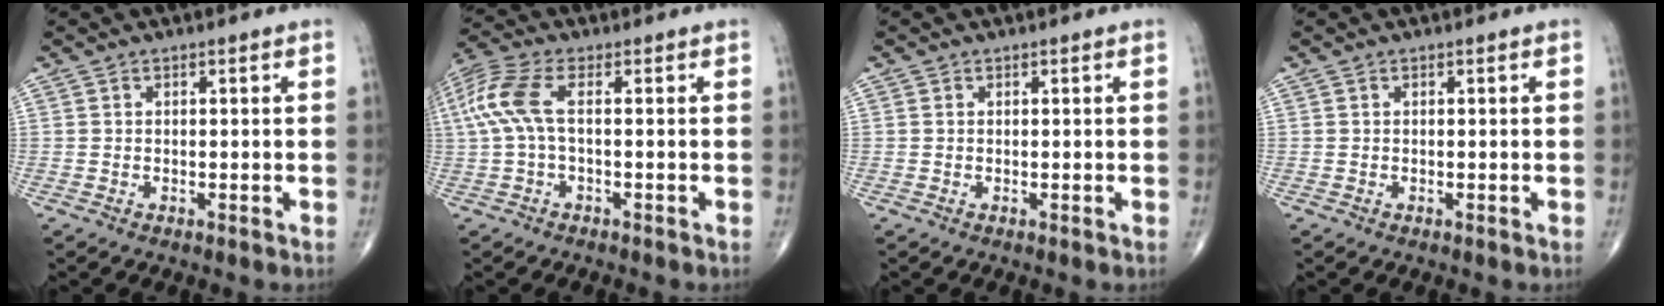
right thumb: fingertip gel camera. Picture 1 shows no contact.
{"total": 8.2, "force": [0.6, 3.2, 7.6], "torque": [-0.202, 0.027, 0.009]}
{"total": 0.0}
{"total": 0.0}